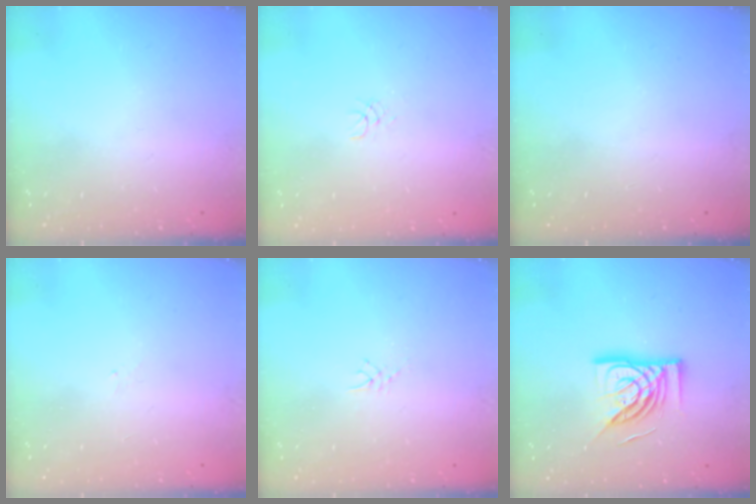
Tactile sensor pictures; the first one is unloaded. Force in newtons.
{"total": 1.1, "press": 1.1, "slide": 0.1}
{"total": 0.0}
{"total": 1.3, "press": 1.2, "slide": 0.5}
{"total": 2.4, "press": 2.4, "slide": 0.4}
{"total": 15.0, "press": 15.0, "slide": 1.4}